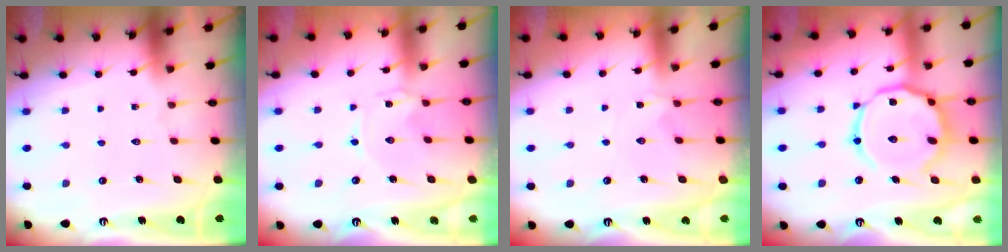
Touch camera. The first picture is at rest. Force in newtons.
{"total": 0.0}
{"total": 1.2, "press": 1.2, "slide": 0.4}
{"total": 17.9, "press": 17.8, "slide": 1.3}